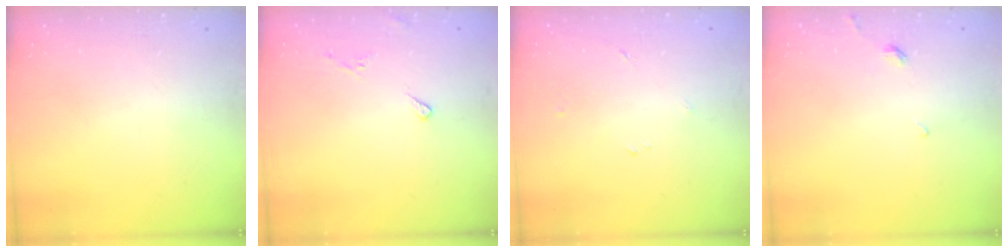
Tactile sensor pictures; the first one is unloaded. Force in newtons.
{"total": 5.0, "press": 5.0, "slide": 0.4}
{"total": 2.3, "press": 2.2, "slide": 0.3}
{"total": 1.7, "press": 1.6, "slide": 0.5}